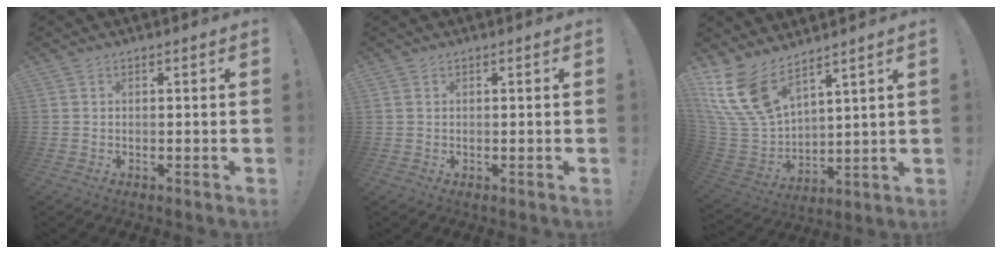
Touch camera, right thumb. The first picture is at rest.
{"total": 0.6, "force": [0.3, 0.5, 0.2], "torque": [-0.009, 0.003, 0.007]}
{"total": 15.7, "force": [10.7, 7.5, 8.7], "torque": [-0.188, -0.073, 0.201]}